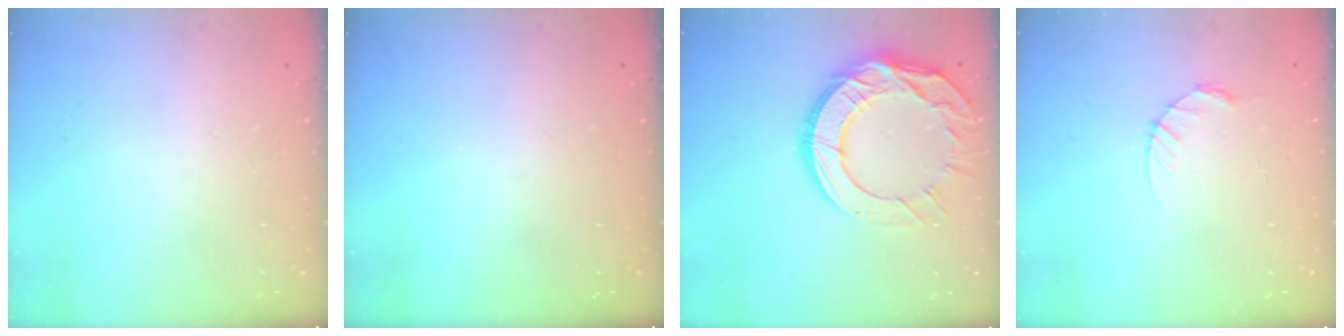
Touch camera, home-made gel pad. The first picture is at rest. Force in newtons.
{"total": 0.0}
{"total": 17.2, "press": 17.1, "slide": 1.4}
{"total": 3.7, "press": 3.6, "slide": 0.4}